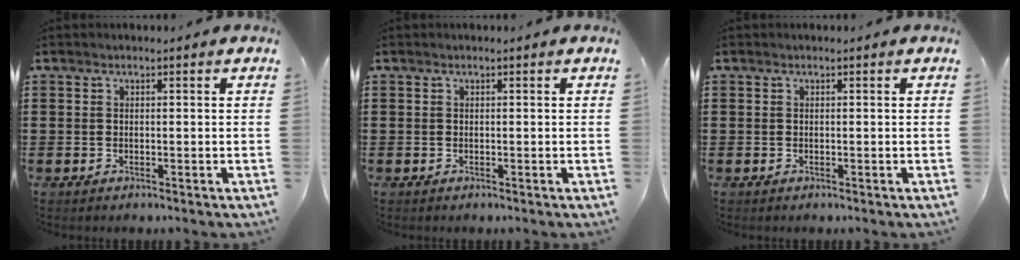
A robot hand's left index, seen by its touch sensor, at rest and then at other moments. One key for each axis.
{"total": 0.0}
{"total": 0.0}